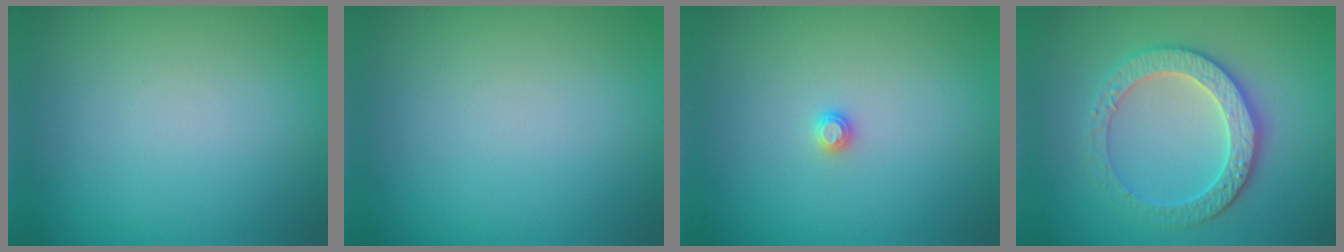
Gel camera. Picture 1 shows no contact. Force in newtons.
{"total": 0.0}
{"total": 0.8, "press": 0.8, "slide": 0.1}
{"total": 4.1, "press": 3.6, "slide": 1.9}